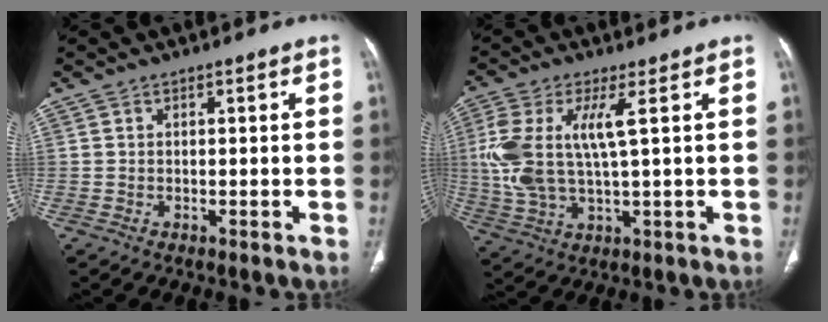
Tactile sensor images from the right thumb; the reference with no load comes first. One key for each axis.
{"total": 12.1, "fx": 2.3, "fy": 4.1, "fz": 11.1, "tx": -0.274, "ty": 0.000, "tz": 0.050}